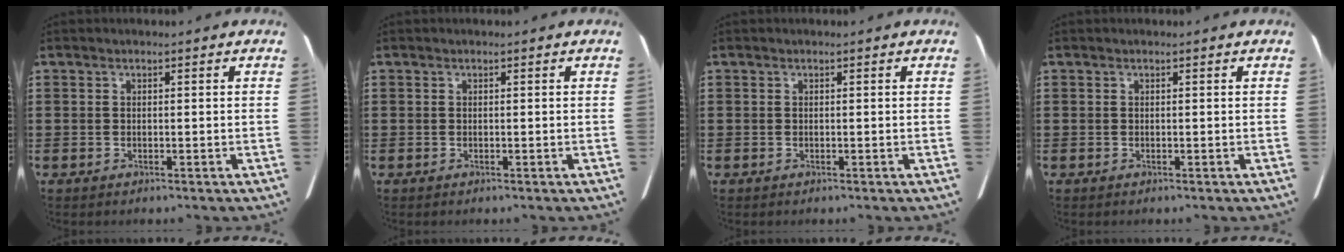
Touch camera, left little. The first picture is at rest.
{"total": 0.0}
{"total": 0.0}
{"total": 0.0}